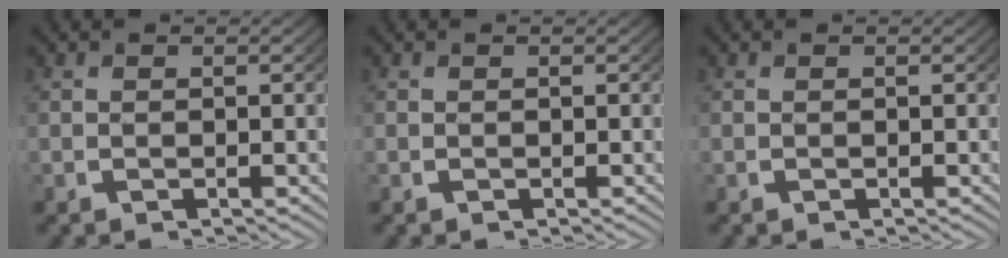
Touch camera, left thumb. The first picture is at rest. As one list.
[{"total": 0.0}, {"total": 0.0}]